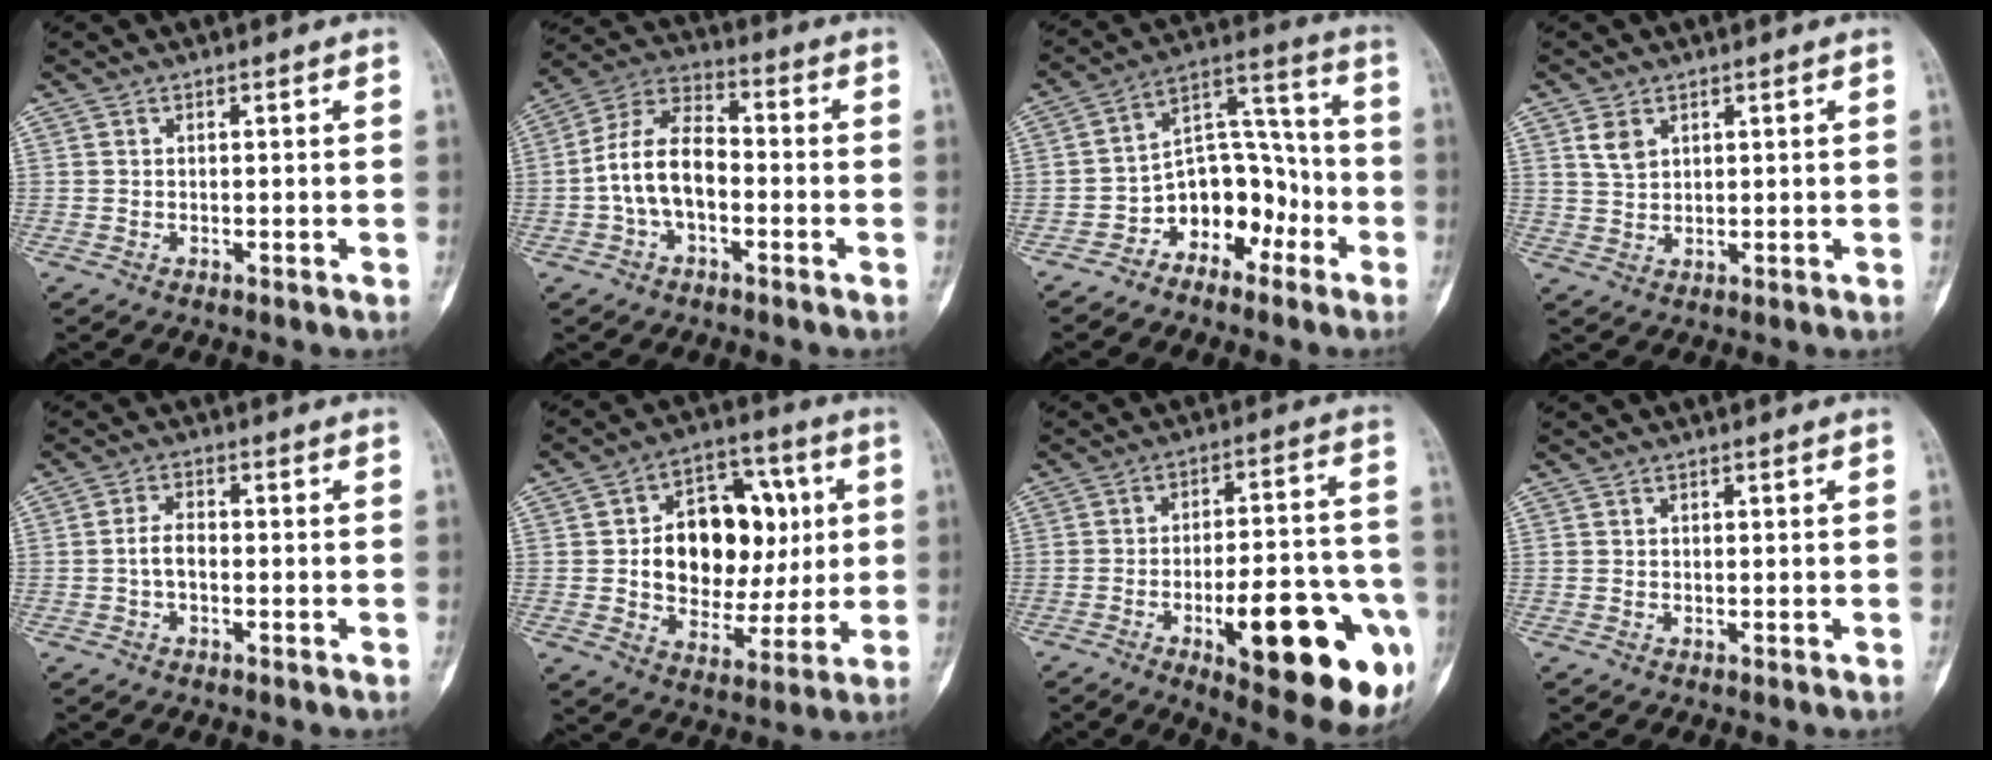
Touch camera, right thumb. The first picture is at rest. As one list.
[{"total": 11.2, "force": [-2.0, 6.6, 8.9], "torque": [-0.160, 0.041, -0.049]}, {"total": 11.9, "force": [-5.8, 8.2, 6.3], "torque": [-0.048, 0.091, -0.106]}, {"total": 3.3, "force": [1.7, 2.2, 1.8], "torque": [-0.026, -0.006, 0.040]}, {"total": 3.1, "force": [-0.8, 1.7, 2.5], "torque": [-0.044, 0.014, -0.018]}, {"total": 18.9, "force": [2.4, 13.3, 13.2], "torque": [-0.142, 0.014, 0.042]}, {"total": 23.9, "force": [-9.2, 7.6, 20.7], "torque": [-0.229, 0.029, -0.114]}, {"total": 0.0}]